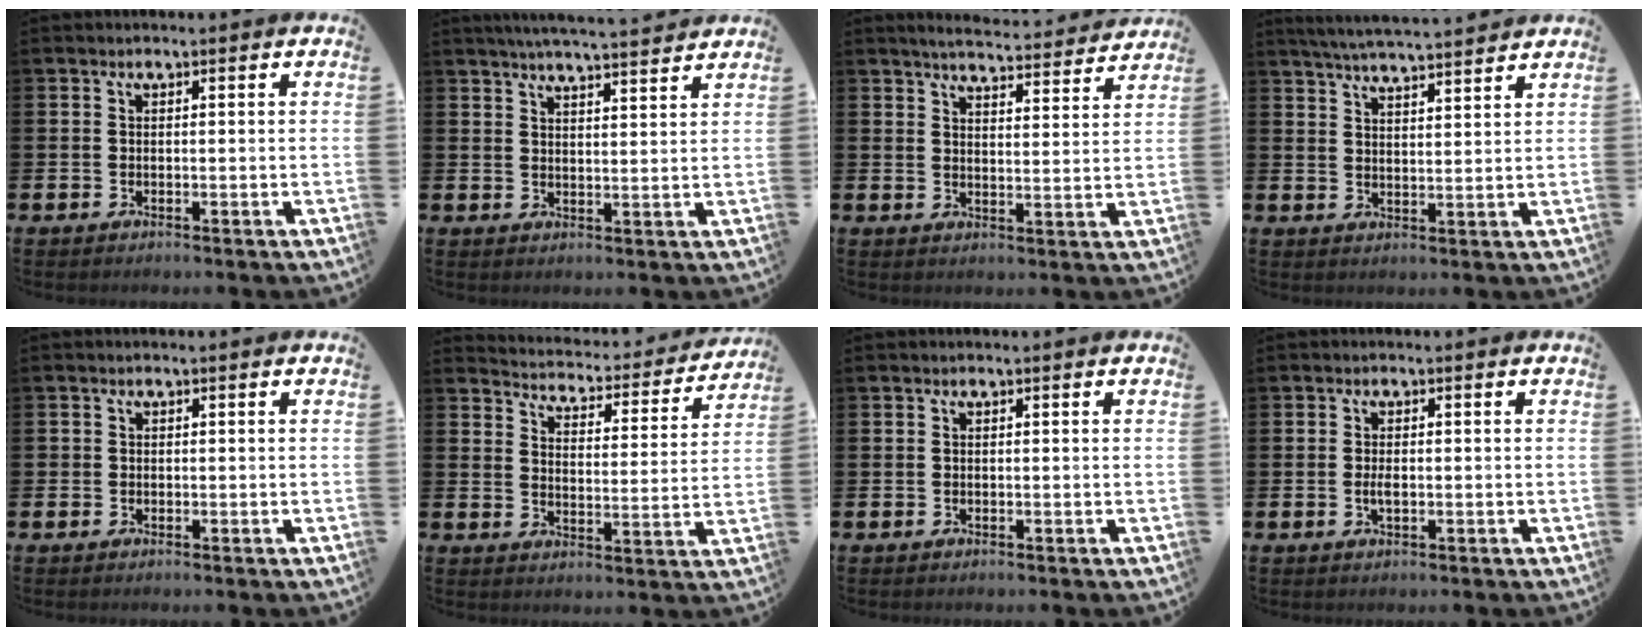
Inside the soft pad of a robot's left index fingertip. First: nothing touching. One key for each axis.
{"total": 4.9, "fx": 4.8, "fy": -0.5, "fz": 1.0, "tx": -0.030, "ty": -0.025, "tz": 0.085}
{"total": 5.1, "fx": 5.0, "fy": 0.2, "fz": 0.8, "tx": -0.028, "ty": -0.038, "tz": 0.087}
{"total": 5.1, "fx": 5.1, "fy": -0.1, "fz": 0.9, "tx": -0.038, "ty": -0.025, "tz": 0.091}
{"total": 0.5, "fx": -0.1, "fy": 0.5, "fz": 0.1, "tx": 0.004, "ty": 0.002, "tz": -0.005}
{"total": 4.3, "fx": 4.2, "fy": 0.8, "fz": 0.6, "tx": -0.038, "ty": -0.038, "tz": 0.067}
{"total": 0.0}
{"total": 1.6, "fx": -0.1, "fy": 0.6, "fz": 1.4, "tx": -0.022, "ty": -0.001, "tz": -0.004}